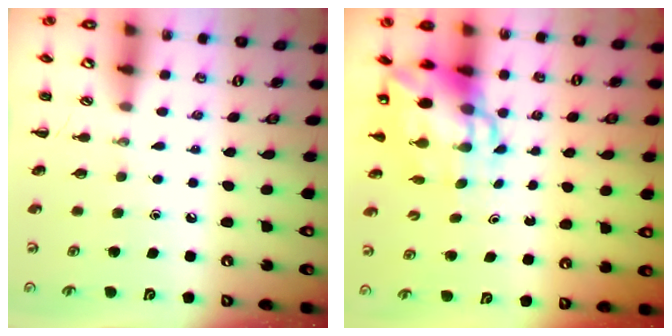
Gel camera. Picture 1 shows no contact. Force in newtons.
{"total": 8.6, "press": 8.3, "slide": 2.3}